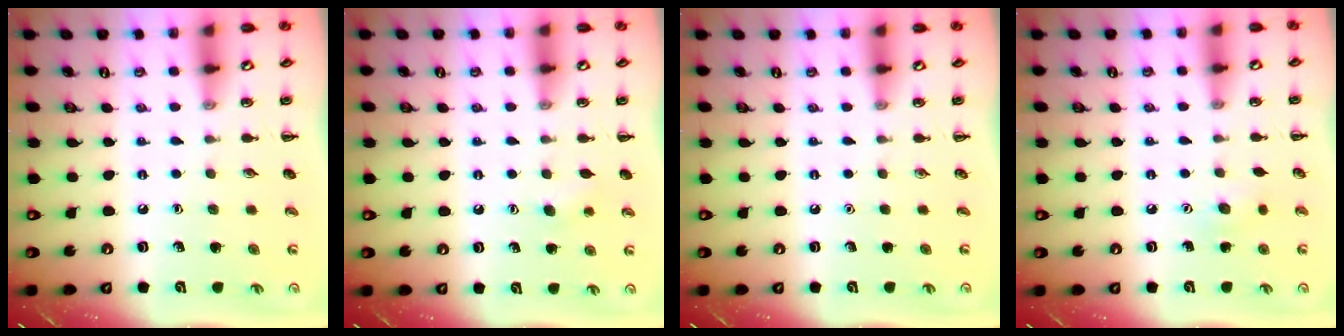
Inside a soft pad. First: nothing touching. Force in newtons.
{"total": 3.9, "press": 3.7, "slide": 1.1}
{"total": 0.0}
{"total": 5.3, "press": 5.1, "slide": 1.2}